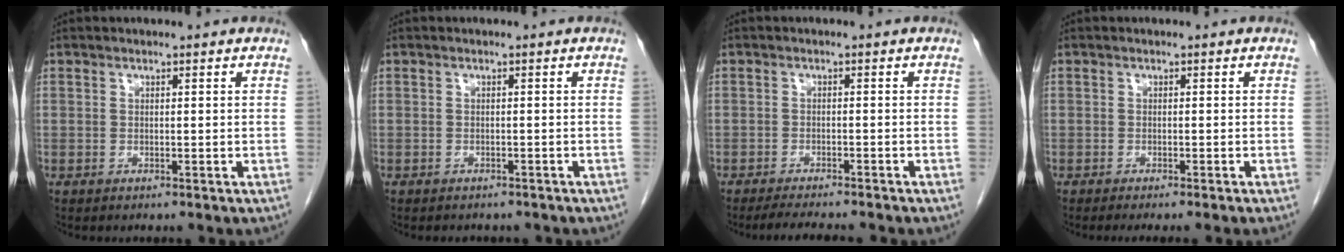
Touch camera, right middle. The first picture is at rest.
{"total": 4.1, "force": [-3.5, 1.8, 1.1], "torque": [-0.013, 0.001, -0.037]}
{"total": 6.3, "force": [-5.5, 0.5, 3.0], "torque": [-0.039, -0.012, -0.082]}
{"total": 3.5, "force": [-2.9, -0.7, 1.8], "torque": [-0.012, 0.001, -0.039]}